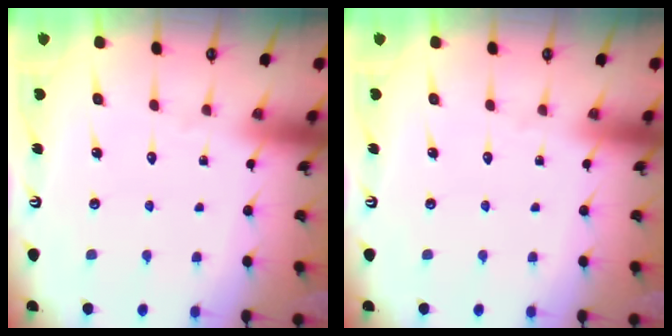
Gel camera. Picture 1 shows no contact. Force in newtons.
{"total": 0.0}